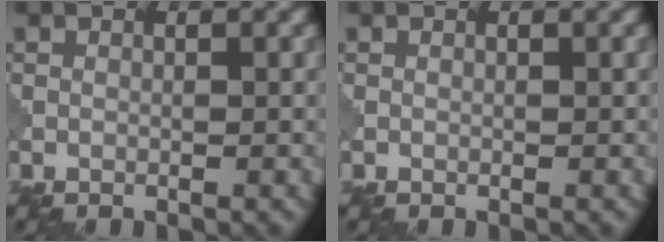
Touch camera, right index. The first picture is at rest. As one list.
[{"total": 0.0}]